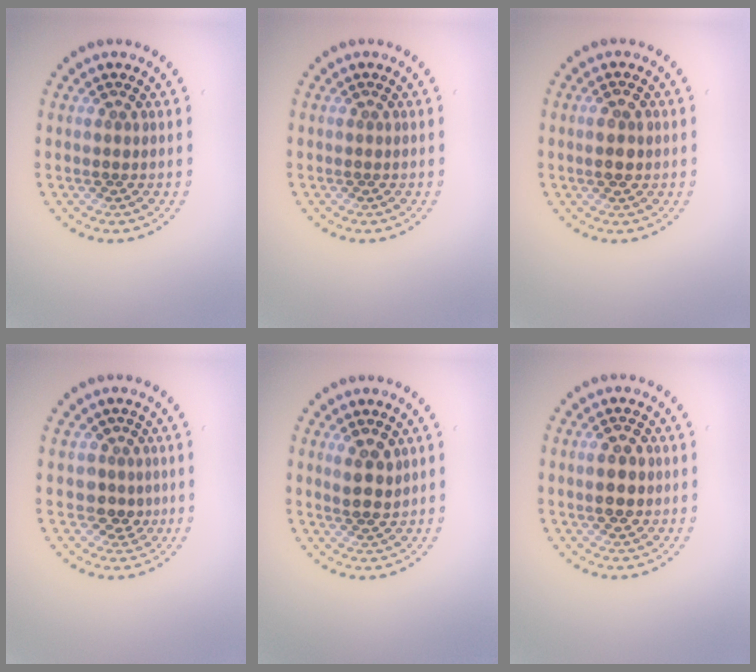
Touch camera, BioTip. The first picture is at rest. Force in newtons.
{"total": 0.0}
{"total": 2.6, "press": 2.6, "slide": 0.1}
{"total": 2.2, "press": 1.8, "slide": 1.4}
{"total": 2.4, "press": 2.1, "slide": 1.0}
{"total": 2.8, "press": 2.8, "slide": 0.2}